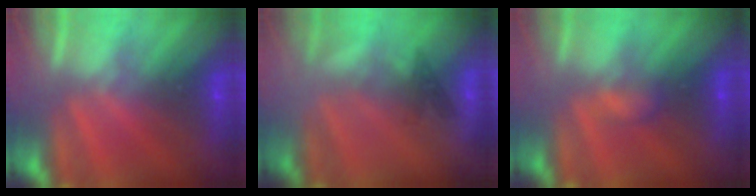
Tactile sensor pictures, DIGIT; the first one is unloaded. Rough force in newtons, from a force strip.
{"total": 2.2}
{"total": 2.2}